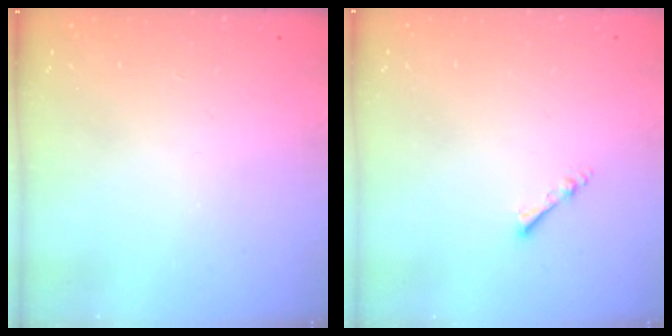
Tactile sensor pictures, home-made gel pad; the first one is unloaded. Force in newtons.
{"total": 2.2, "press": 2.1, "slide": 0.4}